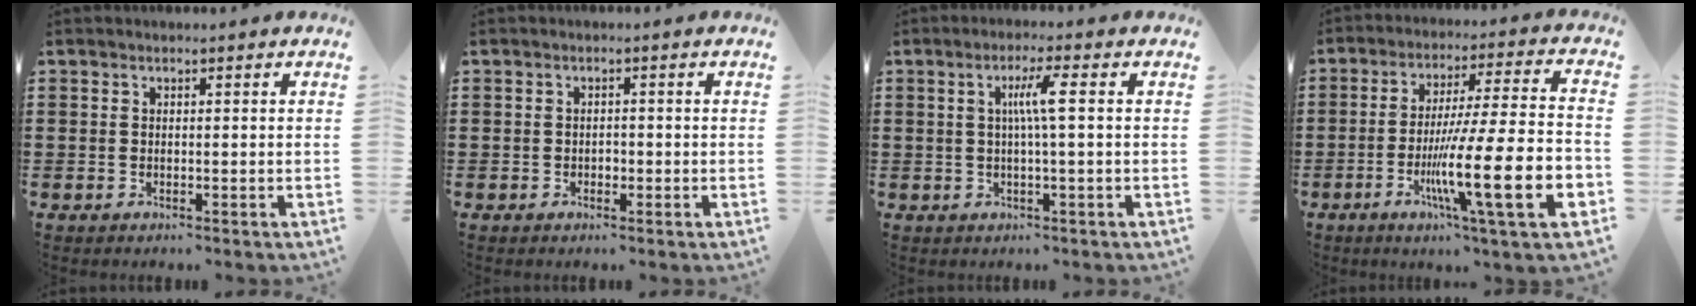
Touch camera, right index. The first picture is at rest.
{"total": 1.0, "force": [-0.4, 0.7, 0.6], "torque": [-0.013, 0.000, -0.008]}
{"total": 4.5, "force": [0.5, -0.1, 4.5], "torque": [-0.084, -0.001, 0.002]}
{"total": 18.2, "force": [-6.0, 2.6, 17.0], "torque": [-0.295, -0.008, -0.098]}